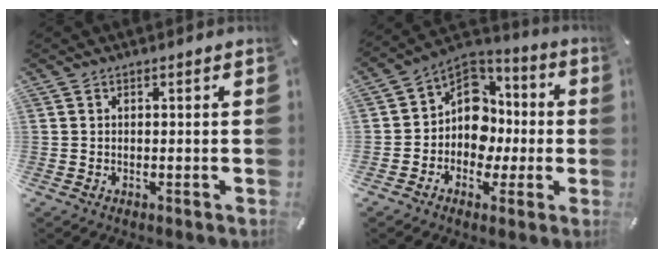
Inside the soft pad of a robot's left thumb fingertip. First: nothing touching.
{"total": 11.9, "force": [-1.3, 10.8, 4.8], "torque": [-0.092, 0.001, -0.016]}